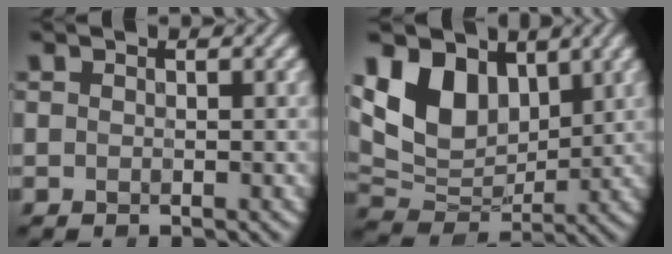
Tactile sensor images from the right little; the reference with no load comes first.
{"total": 8.0, "force": [3.2, 5.5, 4.9], "torque": [-0.110, -0.002, 0.052]}